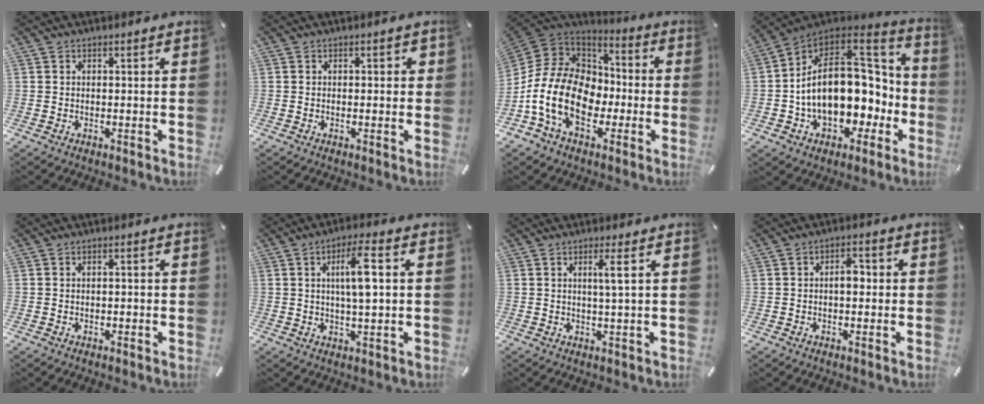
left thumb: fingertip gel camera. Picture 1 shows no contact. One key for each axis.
{"total": 1.1, "fx": -0.3, "fy": 0.7, "fz": 0.8, "tx": -0.016, "ty": 0.003, "tz": -0.006}
{"total": 18.0, "fx": -5.5, "fy": 13.5, "fz": 10.6, "tx": -0.235, "ty": 0.023, "tz": -0.088}
{"total": 22.2, "fx": -0.6, "fy": 15.6, "fz": 15.8, "tx": -0.272, "ty": -0.017, "tz": -0.001}
{"total": 0.7, "fx": -0.3, "fy": 0.5, "fz": 0.5, "tx": -0.010, "ty": 0.000, "tz": -0.006}
{"total": 8.7, "fx": 1.3, "fy": 2.0, "fz": 8.4, "tx": -0.157, "ty": 0.003, "tz": 0.016}
{"total": 3.9, "fx": 1.0, "fy": 0.0, "fz": 3.7, "tx": -0.074, "ty": -0.004, "tz": 0.013}
{"total": 4.4, "fx": -0.1, "fy": 2.4, "fz": 3.6, "tx": -0.054, "ty": 0.007, "tz": -0.009}